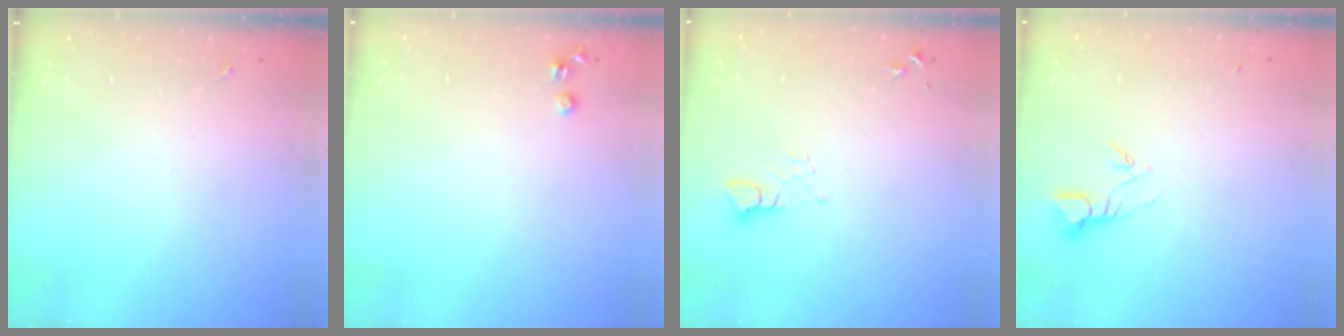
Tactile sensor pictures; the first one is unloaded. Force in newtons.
{"total": 3.5, "press": 3.5, "slide": 0.4}
{"total": 3.2, "press": 3.2, "slide": 0.3}
{"total": 3.9, "press": 3.9, "slide": 0.2}